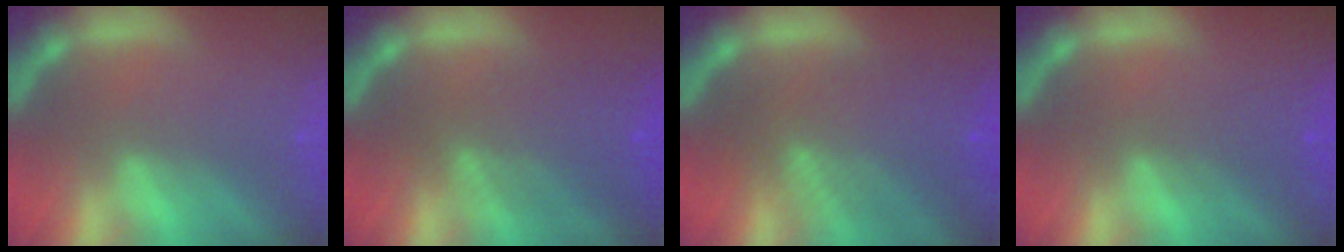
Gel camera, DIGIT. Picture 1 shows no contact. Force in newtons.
{"total": 5.5}
{"total": 7.6}
{"total": 2.0}